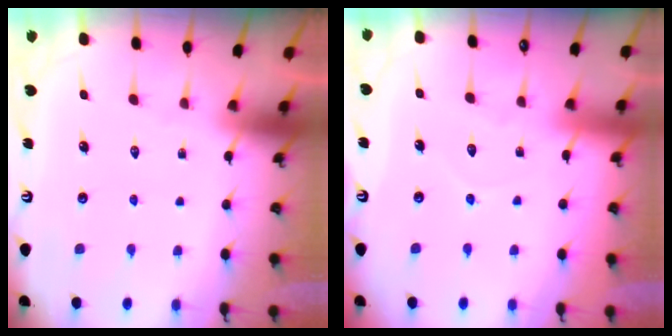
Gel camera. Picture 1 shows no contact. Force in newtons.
{"total": 2.8, "press": 2.8, "slide": 0.3}